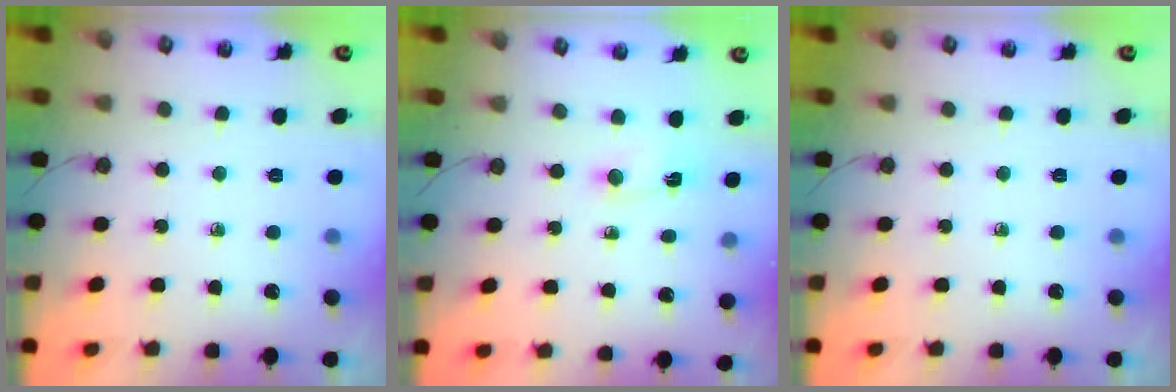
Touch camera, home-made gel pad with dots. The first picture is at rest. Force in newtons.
{"total": 1.4, "press": 1.2, "slide": 0.7}
{"total": 0.0}